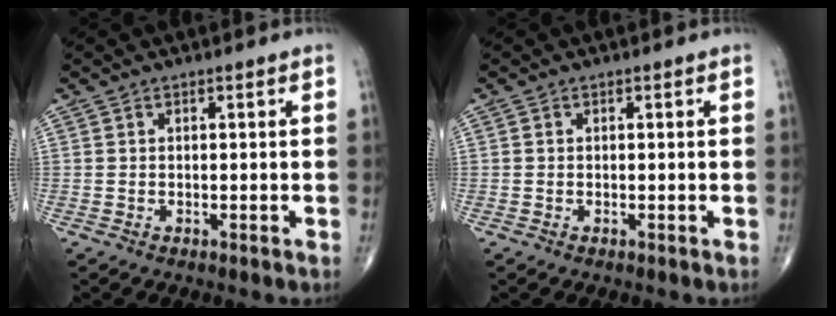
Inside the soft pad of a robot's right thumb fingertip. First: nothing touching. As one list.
[{"total": 0.0}]